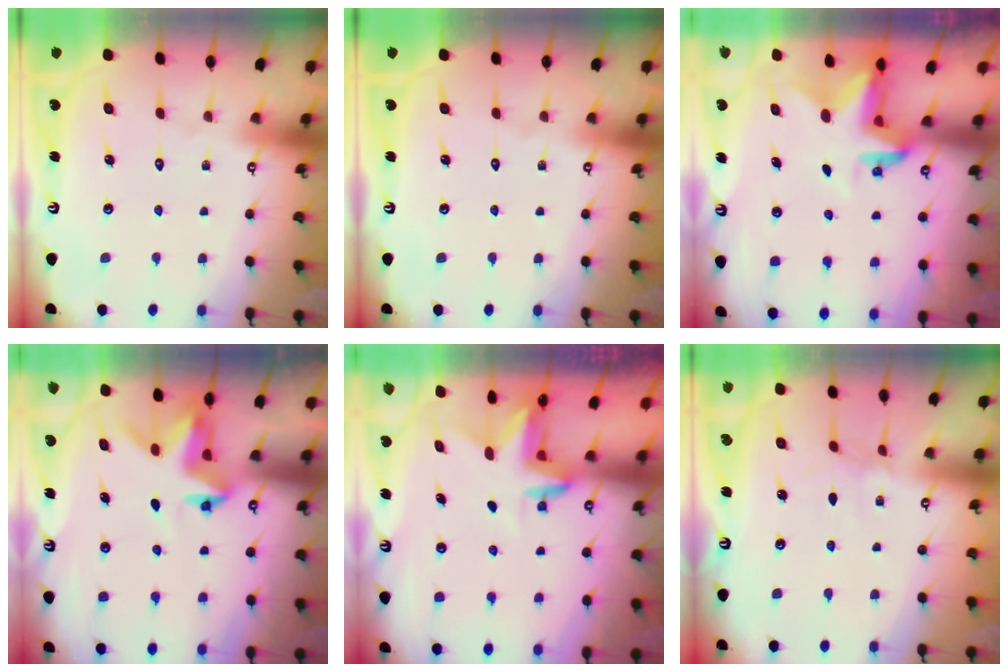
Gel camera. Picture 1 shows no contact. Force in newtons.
{"total": 0.0}
{"total": 3.0, "press": 3.0, "slide": 0.4}
{"total": 3.8, "press": 3.8, "slide": 0.3}
{"total": 3.3, "press": 3.3, "slide": 0.3}
{"total": 2.8, "press": 2.7, "slide": 0.4}